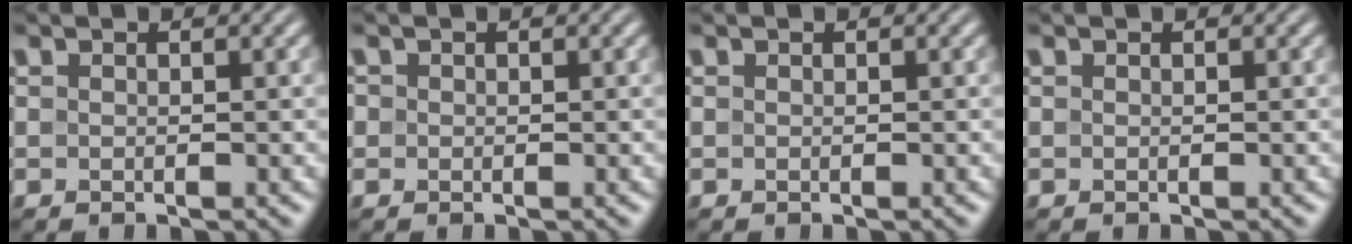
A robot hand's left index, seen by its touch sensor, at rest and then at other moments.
{"total": 0.0}
{"total": 0.0}
{"total": 0.0}